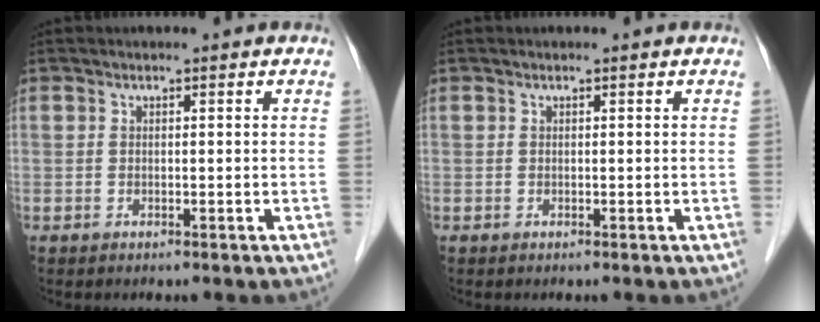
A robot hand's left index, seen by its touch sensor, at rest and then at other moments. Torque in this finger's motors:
{"motor_torque": [0.02, 0.00, 0.00, 0.00]}